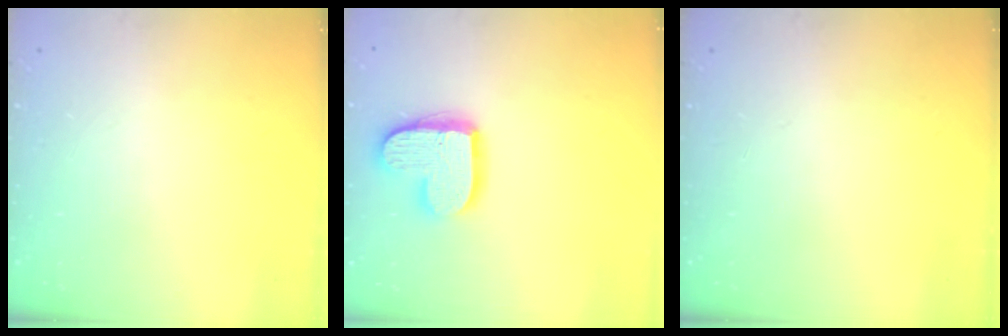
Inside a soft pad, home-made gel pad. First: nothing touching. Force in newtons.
{"total": 14.2, "press": 14.2, "slide": 1.1}
{"total": 0.0}